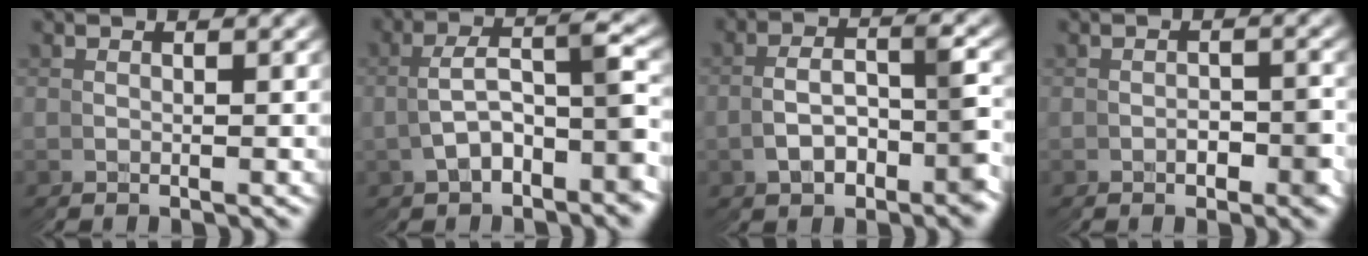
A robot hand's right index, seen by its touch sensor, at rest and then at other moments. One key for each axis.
{"total": 5.7, "fx": -1.5, "fy": 3.6, "fz": 4.1, "tx": -0.080, "ty": 0.007, "tz": -0.025}
{"total": 4.1, "fx": -1.1, "fy": 2.2, "fz": 3.2, "tx": -0.065, "ty": -0.004, "tz": -0.011}
{"total": 2.6, "fx": -1.3, "fy": 1.7, "fz": 1.5, "tx": -0.029, "ty": -0.008, "tz": -0.017}